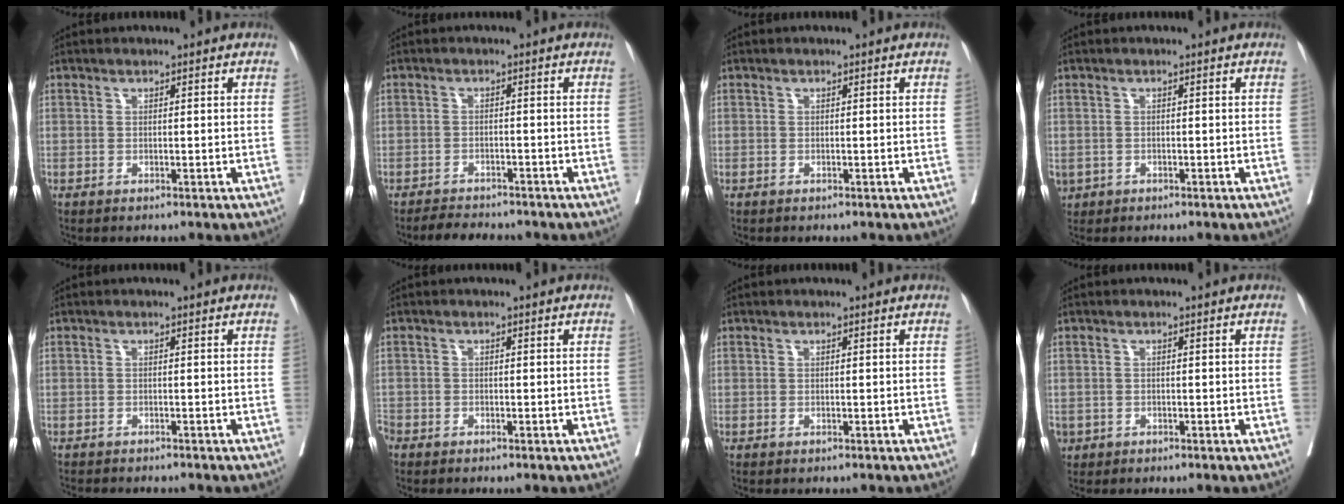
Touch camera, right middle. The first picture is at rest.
{"total": 4.8, "force": [-4.5, 1.2, 1.3], "torque": [-0.019, -0.010, -0.071]}
{"total": 0.0}
{"total": 3.0, "force": [-1.4, 2.5, 1.0], "torque": [-0.027, -0.003, -0.020]}
{"total": 6.0, "force": [-5.4, 1.3, 2.2], "torque": [-0.026, -0.006, -0.075]}
{"total": 2.5, "force": [-2.0, 1.1, 0.9], "torque": [-0.025, -0.005, -0.042]}
{"total": 0.6, "force": [-0.6, 0.2, 0.2], "torque": [-0.006, -0.001, -0.010]}
{"total": 2.4, "force": [-1.4, 1.8, 0.6], "torque": [-0.016, -0.002, -0.025]}